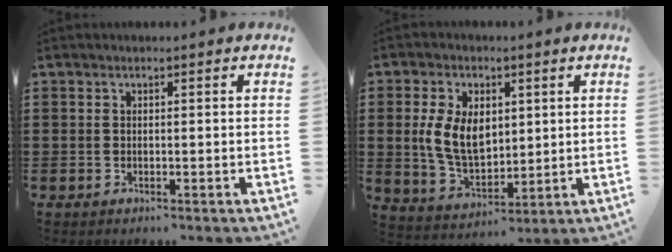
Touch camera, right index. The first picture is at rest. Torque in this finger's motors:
{"motor_torque": [0.58, 0.08, 0.76, 0.13]}